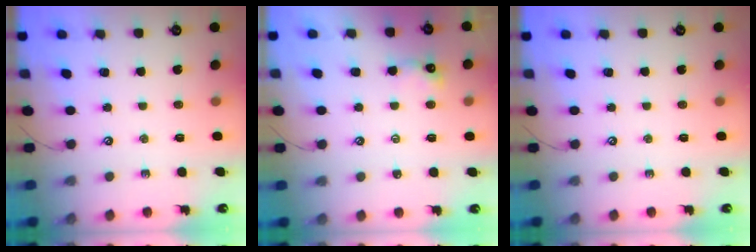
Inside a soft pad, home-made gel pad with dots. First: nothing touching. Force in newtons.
{"total": 1.2, "press": 1.2, "slide": 0.4}
{"total": 0.0}